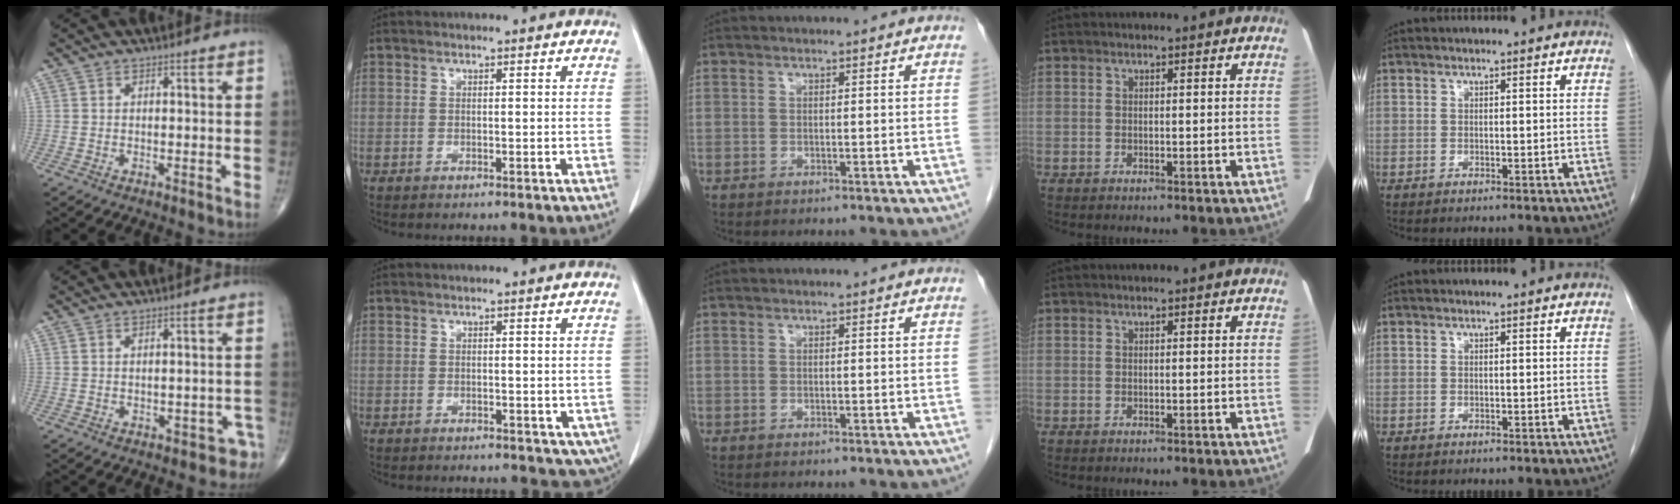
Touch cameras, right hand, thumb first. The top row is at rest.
{"thumb": {"total": 3.0, "force": [-1.9, 2.2, 0.7], "torque": [0.010, 0.029, -0.022]}, "index": {"total": 4.3, "force": [-0.8, 2.6, 3.4], "torque": [-0.024, -0.007, -0.005]}}